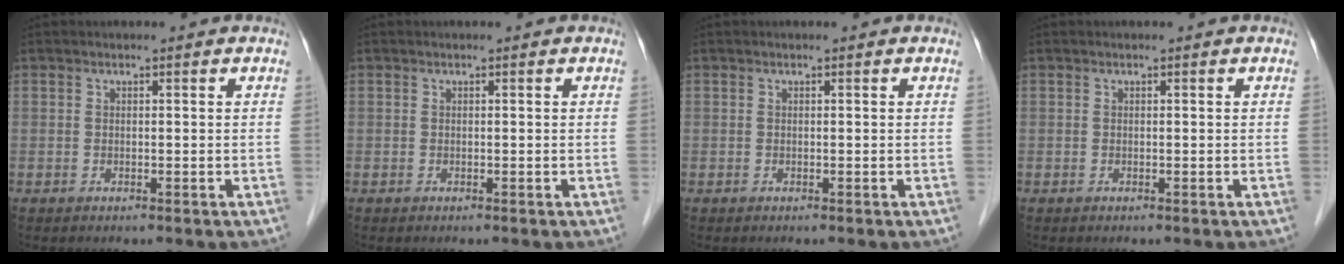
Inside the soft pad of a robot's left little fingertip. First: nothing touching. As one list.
[{"total": 0.0}, {"total": 0.0}, {"total": 0.0}]